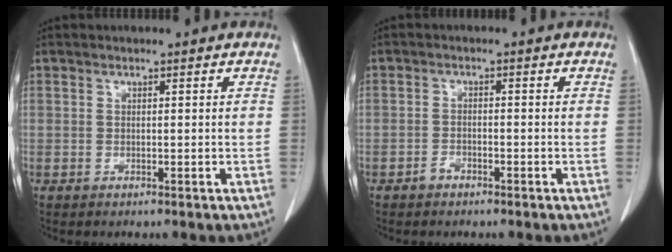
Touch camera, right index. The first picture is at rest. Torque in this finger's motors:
{"motor_torque": [-0.07, -0.02, -0.03, 0.00]}